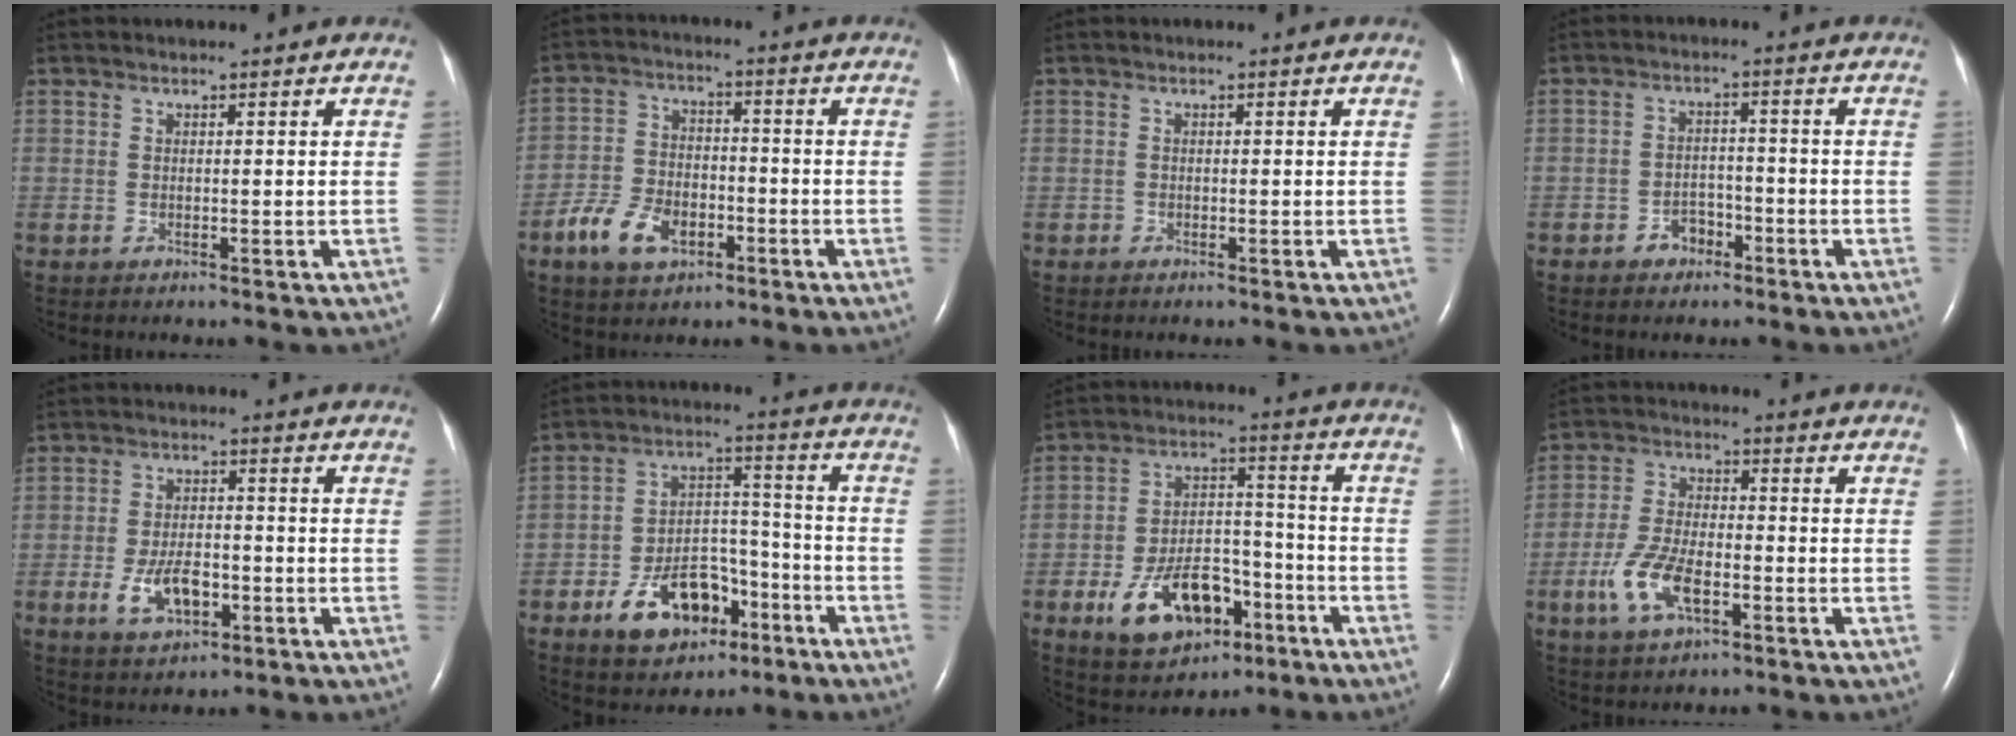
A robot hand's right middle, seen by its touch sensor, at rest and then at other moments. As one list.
[{"total": 8.4, "force": [-4.2, 4.9, 5.3], "torque": [-0.117, 0.006, -0.072]}, {"total": 0.0}, {"total": 3.2, "force": [-2.0, 2.1, 1.3], "torque": [-0.013, 0.010, -0.031]}, {"total": 6.5, "force": [-2.3, 3.2, 5.1], "torque": [-0.098, 0.000, -0.036]}, {"total": 12.0, "force": [-6.5, 6.8, 7.5], "torque": [-0.128, 0.021, -0.100]}, {"total": 13.2, "force": [-6.5, 7.0, 9.1], "torque": [-0.162, 0.013, -0.099]}, {"total": 8.5, "force": [-3.5, 3.5, 6.9], "torque": [-0.151, -0.001, -0.065]}]